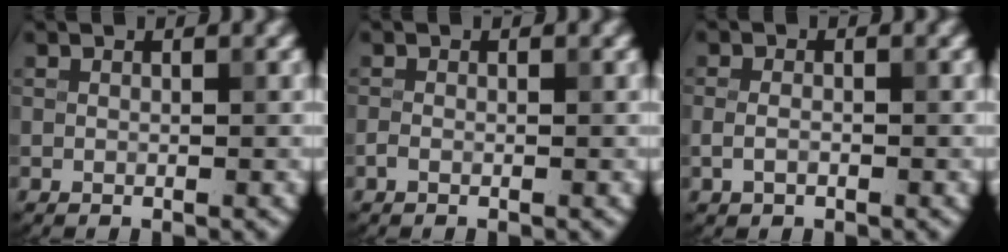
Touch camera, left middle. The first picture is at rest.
{"total": 0.5, "force": [-0.3, 0.3, 0.3], "torque": [-0.008, -0.001, -0.008]}
{"total": 1.3, "force": [-0.4, 0.8, 1.0], "torque": [-0.021, 0.002, -0.011]}